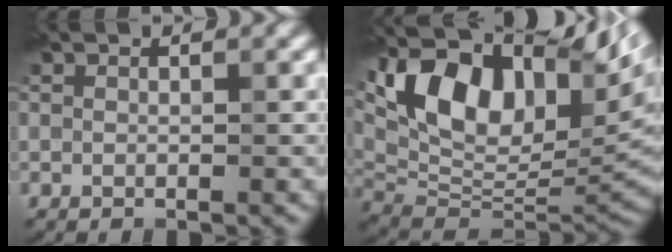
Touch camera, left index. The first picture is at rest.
{"total": 15.8, "force": [6.5, 8.1, 12.0], "torque": [-0.231, 0.044, 0.121]}